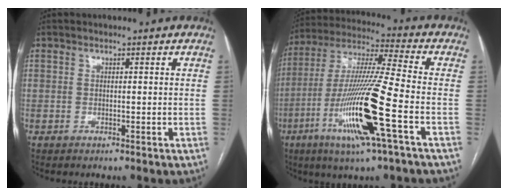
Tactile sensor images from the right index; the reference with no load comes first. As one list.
[{"total": 18.4, "force": [-6.4, -0.1, 17.3], "torque": [-0.356, -0.022, -0.125]}]